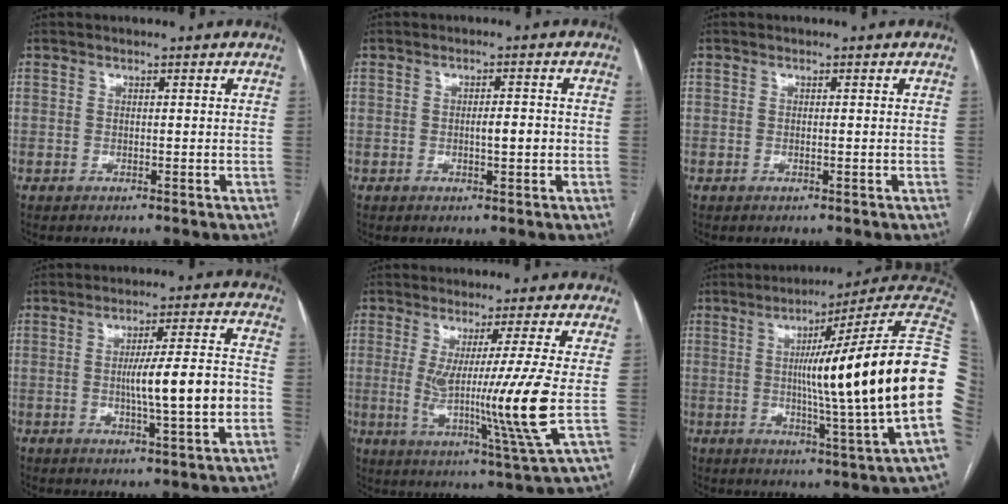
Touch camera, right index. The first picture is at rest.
{"total": 2.9, "force": [-0.4, 0.7, 2.8], "torque": [-0.048, 0.001, -0.005]}
{"total": 0.0}
{"total": 10.6, "force": [-1.7, 0.3, 10.5], "torque": [-0.167, 0.006, -0.028]}
{"total": 12.9, "force": [-0.1, -2.9, 12.5], "torque": [-0.217, -0.039, 0.001]}
{"total": 25.3, "force": [0.6, -1.8, 25.2], "torque": [-0.261, 0.005, -0.015]}